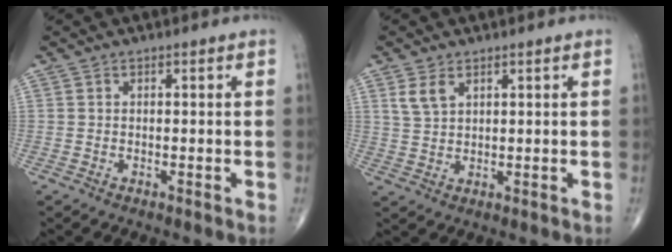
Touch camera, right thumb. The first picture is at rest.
{"total": 3.6, "force": [2.0, 2.0, 2.2], "torque": [-0.043, -0.004, 0.047]}